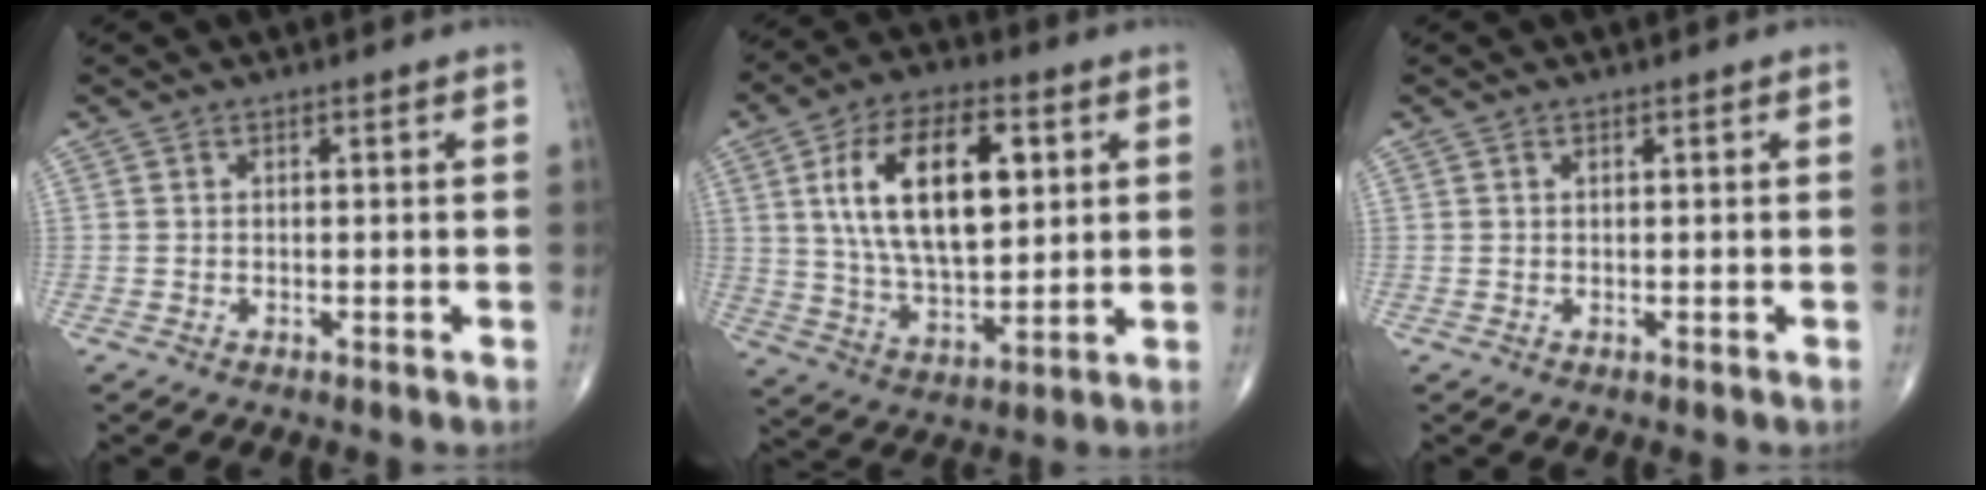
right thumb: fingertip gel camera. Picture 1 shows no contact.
{"total": 19.5, "force": [5.1, 9.9, 16.1], "torque": [-0.262, -0.008, 0.094]}
{"total": 0.0}